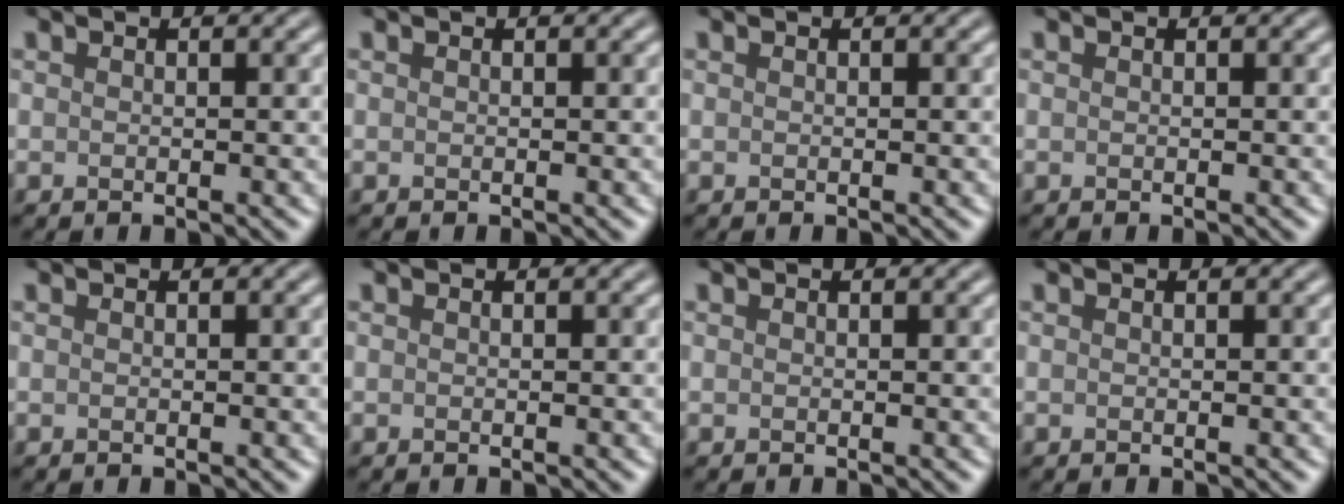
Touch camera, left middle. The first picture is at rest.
{"total": 0.0}
{"total": 0.0}
{"total": 0.0}
{"total": 0.0}
{"total": 0.0}
{"total": 0.0}
{"total": 0.0}